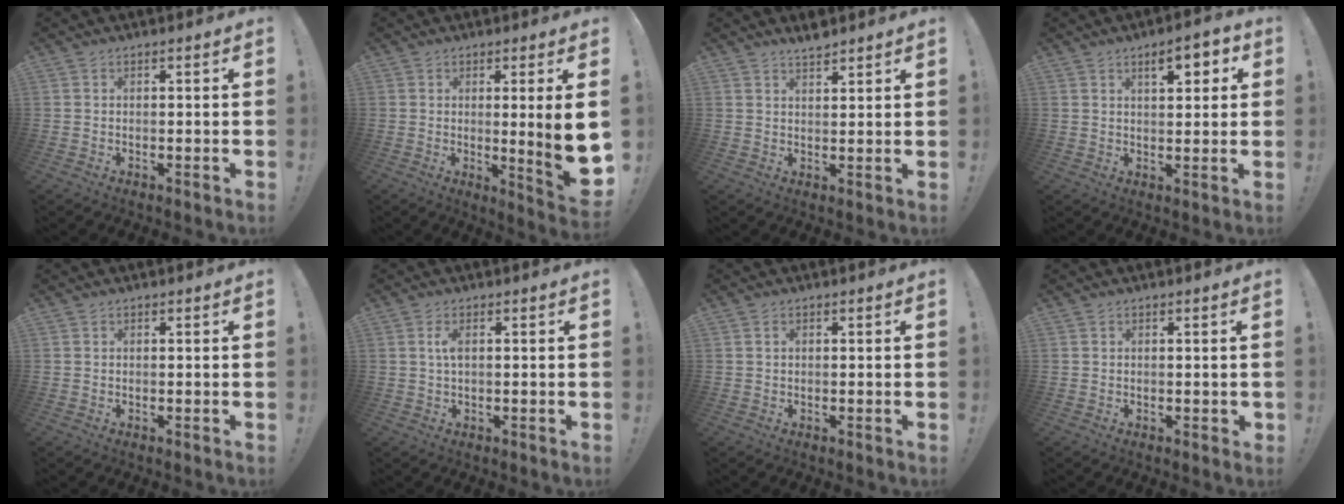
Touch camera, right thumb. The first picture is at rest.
{"total": 10.3, "force": [0.1, -0.1, 10.3], "torque": [-0.147, -0.016, -0.001]}
{"total": 3.4, "force": [3.1, 0.5, 1.2], "torque": [-0.019, -0.020, 0.054]}
{"total": 6.9, "force": [3.1, 2.8, 5.5], "torque": [-0.063, -0.010, 0.043]}
{"total": 0.0}
{"total": 2.7, "force": [0.4, 1.0, 2.5], "torque": [-0.042, 0.003, 0.003]}
{"total": 0.8, "force": [0.3, 0.6, 0.5], "torque": [-0.013, 0.004, 0.007]}
{"total": 1.0, "force": [0.2, 0.9, 0.4], "torque": [-0.004, 0.001, 0.003]}